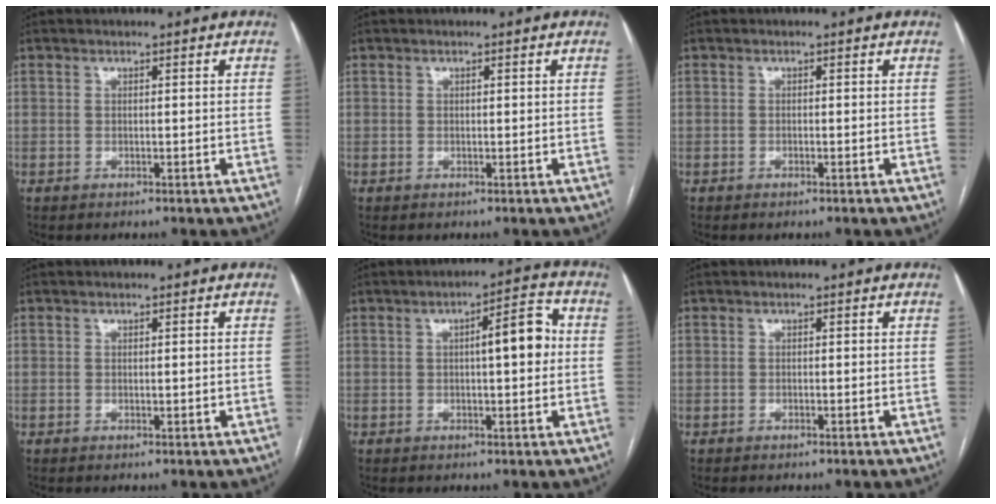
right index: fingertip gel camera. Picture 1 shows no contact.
{"total": 0.0}
{"total": 0.0}
{"total": 0.6, "force": [0.1, 0.2, 0.6], "torque": [-0.012, -0.003, 0.003]}
{"total": 6.8, "force": [0.7, 1.4, 6.6], "torque": [-0.093, 0.020, 0.008]}
{"total": 0.0}